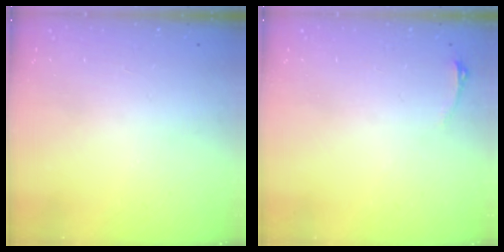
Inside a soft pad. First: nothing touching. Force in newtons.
{"total": 2.9, "press": 2.6, "slide": 1.5}